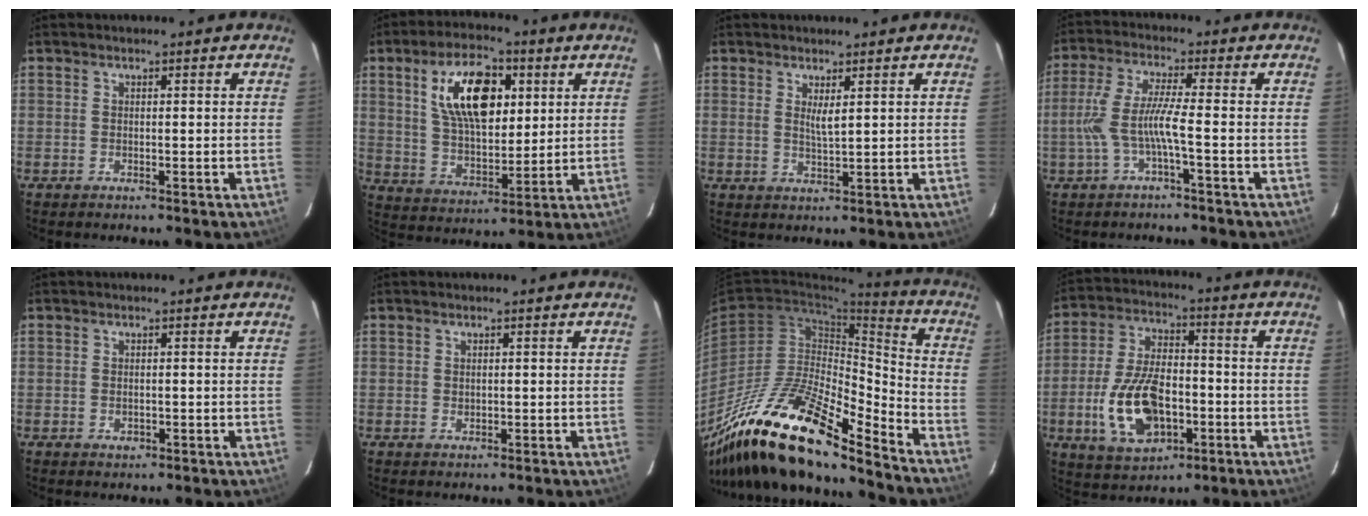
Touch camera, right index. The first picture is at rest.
{"total": 15.1, "force": [5.3, 7.6, 11.9], "torque": [-0.203, 0.019, 0.102]}
{"total": 2.6, "force": [1.1, 0.4, 2.3], "torque": [-0.040, -0.004, 0.020]}
{"total": 7.0, "force": [-2.3, -0.2, 6.6], "torque": [-0.147, -0.001, -0.036]}
{"total": 1.3, "force": [-0.2, 1.0, 0.8], "torque": [-0.012, 0.000, -0.002]}
{"total": 0.8, "force": [0.2, 0.7, 0.4], "torque": [-0.003, 0.000, 0.005]}
{"total": 23.1, "force": [-17.5, 5.4, 14.1], "torque": [-0.250, -0.017, -0.322]}
{"total": 15.3, "force": [-4.4, 8.4, 12.0], "torque": [-0.252, 0.002, -0.067]}